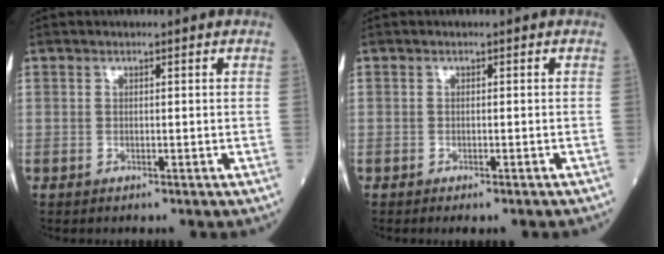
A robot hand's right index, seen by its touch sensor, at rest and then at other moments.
{"total": 2.2, "force": [-1.9, 0.2, 1.1], "torque": [-0.009, -0.005, -0.026]}